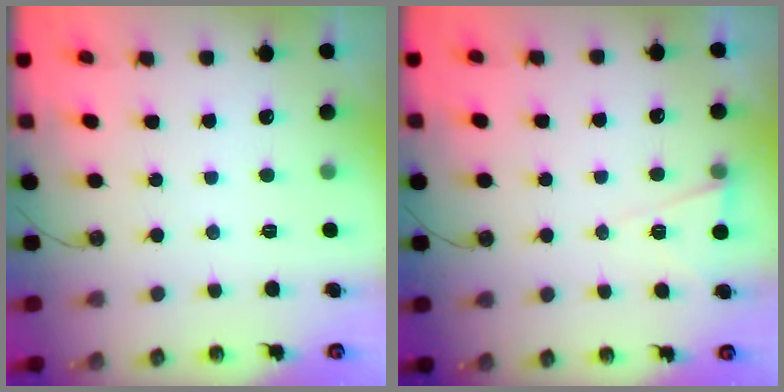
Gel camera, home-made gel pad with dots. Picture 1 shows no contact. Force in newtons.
{"total": 6.0, "press": 4.2, "slide": 4.4}